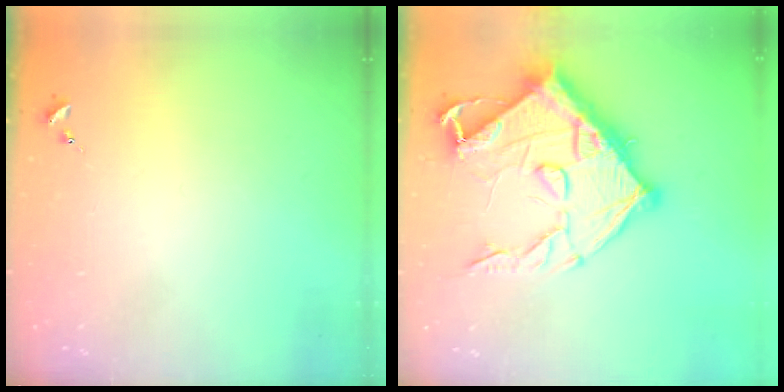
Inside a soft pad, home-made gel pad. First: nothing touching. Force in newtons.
{"total": 22.3, "press": 22.2, "slide": 1.4}